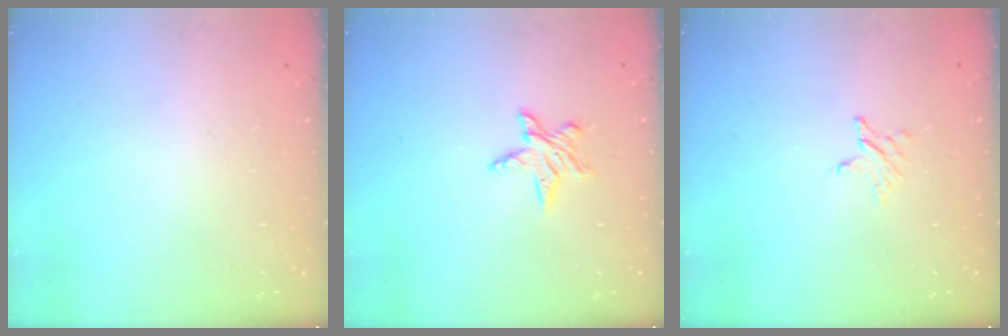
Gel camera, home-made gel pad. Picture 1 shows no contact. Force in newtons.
{"total": 5.6, "press": 5.6, "slide": 0.4}
{"total": 2.5, "press": 2.5, "slide": 0.3}